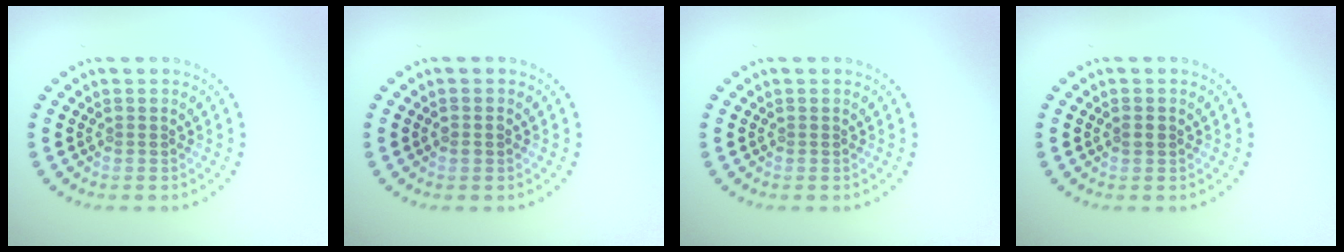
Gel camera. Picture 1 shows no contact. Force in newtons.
{"total": 1.0, "press": 1.0, "slide": 0.1}
{"total": 0.0}
{"total": 1.0, "press": 1.0, "slide": 0.2}